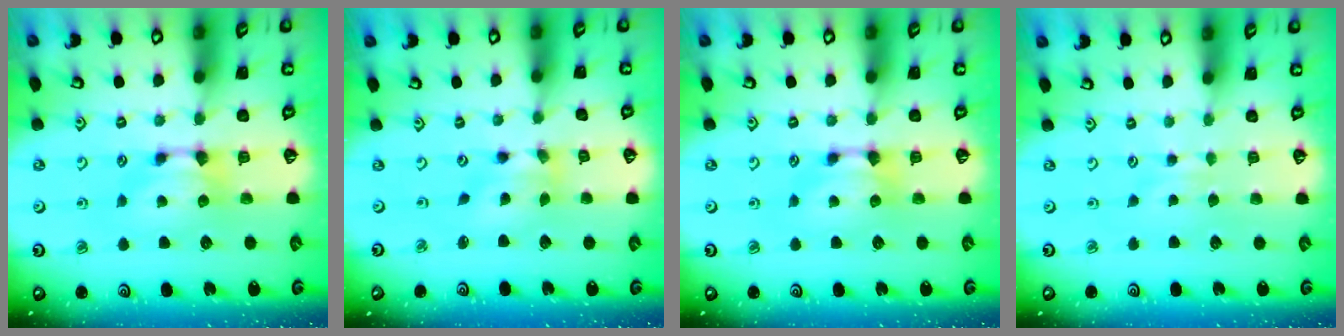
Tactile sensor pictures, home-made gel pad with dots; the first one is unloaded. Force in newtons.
{"total": 1.9, "press": 1.3, "slide": 1.3}
{"total": 0.0}
{"total": 2.4, "press": 2.4, "slide": 0.2}